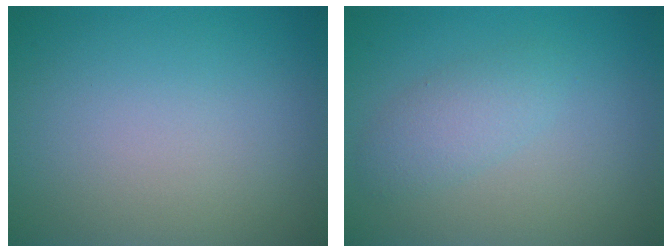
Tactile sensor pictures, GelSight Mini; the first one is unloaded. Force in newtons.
{"total": 2.2, "press": 2.2, "slide": 0.1}